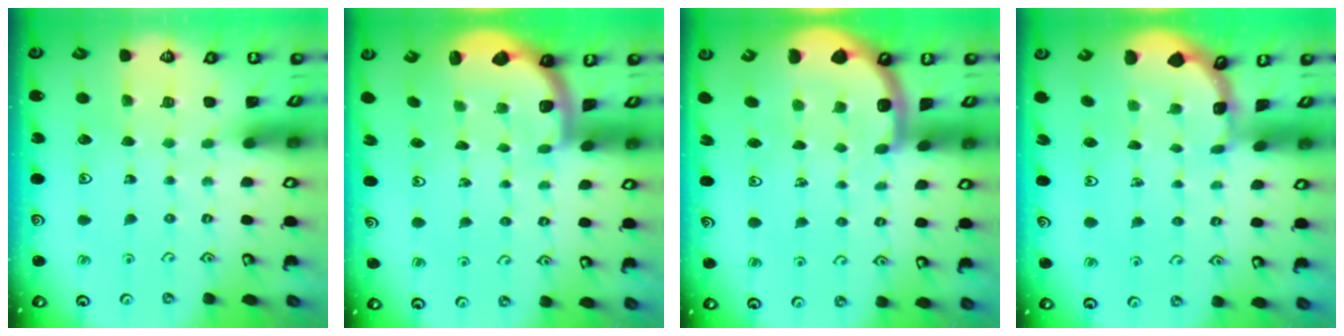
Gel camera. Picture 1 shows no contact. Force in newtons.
{"total": 1.9, "press": 1.8, "slide": 0.5}
{"total": 5.1, "press": 4.5, "slide": 2.5}
{"total": 1.2, "press": 1.1, "slide": 0.2}